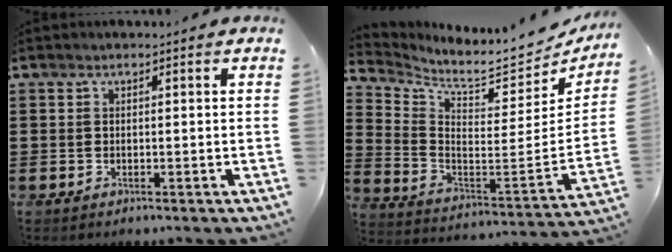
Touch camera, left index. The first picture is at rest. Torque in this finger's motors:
{"motor_torque": [-0.33, -1.80, -0.50, -0.12]}